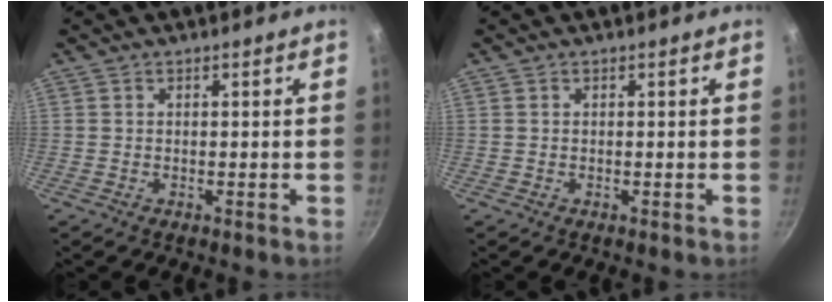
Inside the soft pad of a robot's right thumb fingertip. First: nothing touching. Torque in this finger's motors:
{"motor_torque": [-0.03, -0.04, 0.04, 0.14, 0.03]}